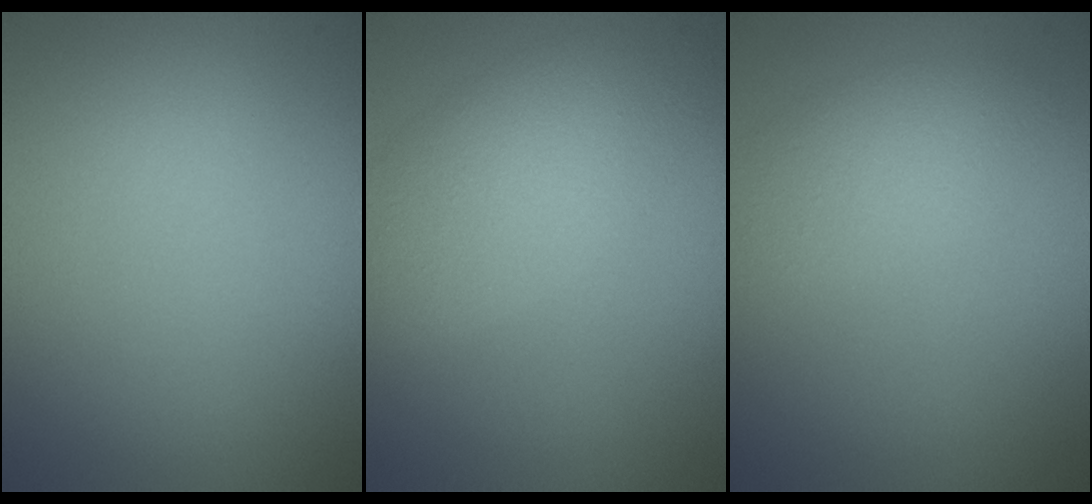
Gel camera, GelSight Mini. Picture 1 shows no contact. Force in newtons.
{"total": 5.2, "press": 5.2, "slide": 0.3}
{"total": 2.5, "press": 2.5, "slide": 0.0}